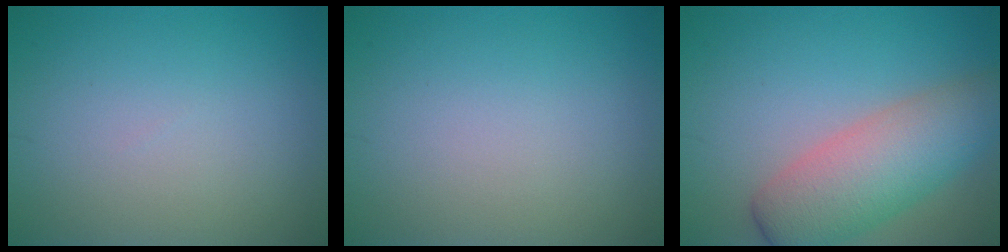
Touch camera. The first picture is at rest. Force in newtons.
{"total": 0.0}
{"total": 6.9, "press": 6.9, "slide": 0.3}